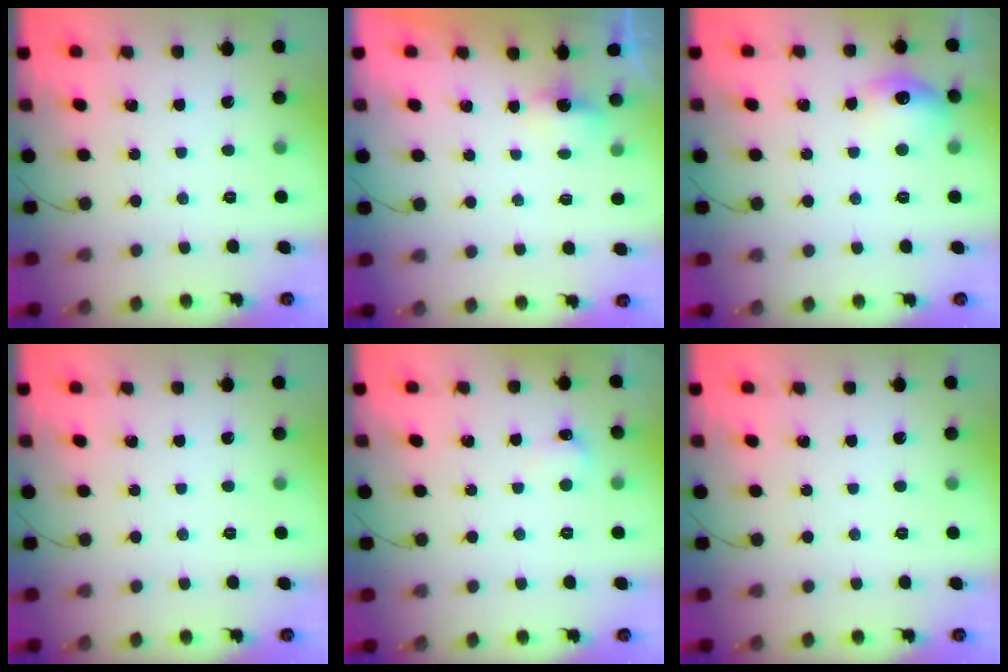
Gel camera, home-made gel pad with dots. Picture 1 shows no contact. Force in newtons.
{"total": 2.0, "press": 1.8, "slide": 0.8}
{"total": 10.5, "press": 10.5, "slide": 0.7}
{"total": 0.0}
{"total": 5.2, "press": 5.0, "slide": 1.4}
{"total": 0.0}